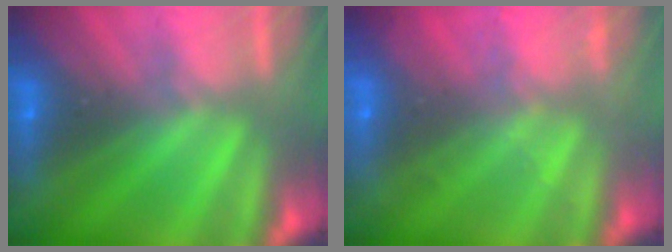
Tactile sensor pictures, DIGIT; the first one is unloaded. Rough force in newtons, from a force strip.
{"total": 2.1}